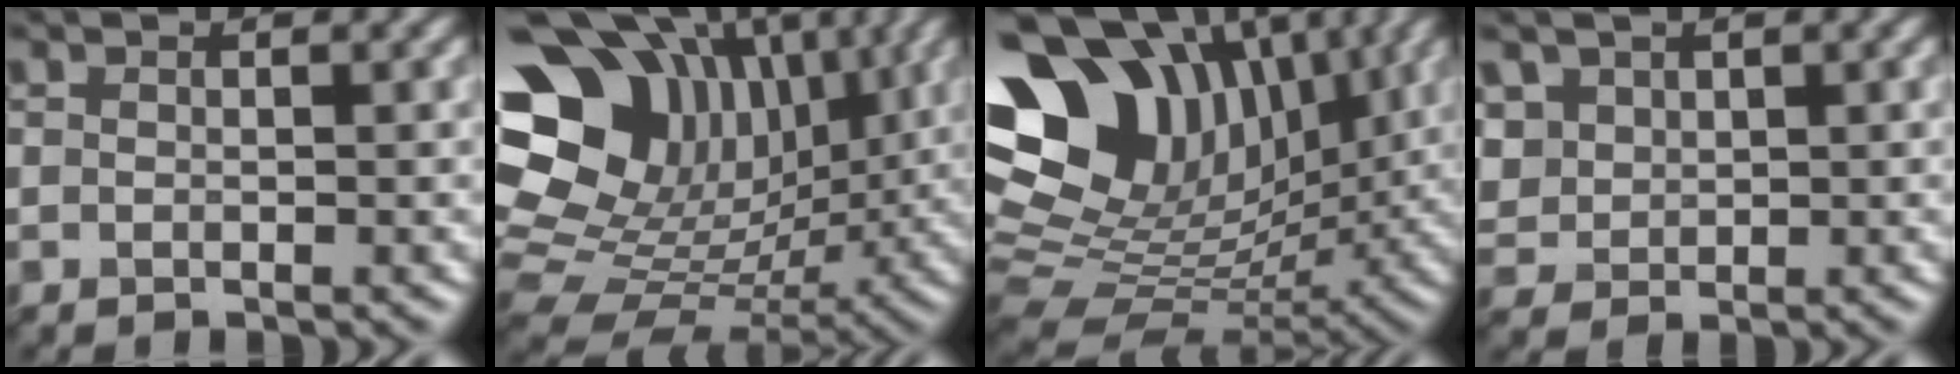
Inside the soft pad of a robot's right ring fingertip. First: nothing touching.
{"total": 17.0, "force": [5.7, 12.8, 9.6], "torque": [-0.190, 0.027, 0.121]}
{"total": 15.4, "force": [5.8, 10.8, 9.4], "torque": [-0.205, 0.021, 0.129]}
{"total": 2.3, "force": [1.5, 1.7, -0.1], "torque": [-0.025, 0.011, 0.057]}